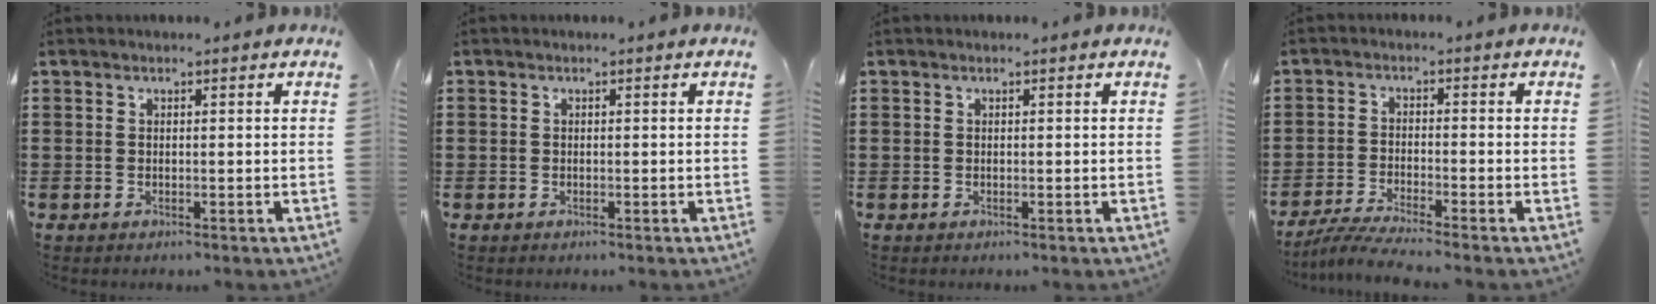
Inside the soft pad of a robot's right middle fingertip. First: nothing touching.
{"total": 0.6, "force": [-0.2, 0.5, 0.0], "torque": [-0.003, 0.002, -0.003]}
{"total": 0.0}
{"total": 4.0, "force": [-3.7, -0.4, 1.5], "torque": [-0.048, -0.017, -0.078]}